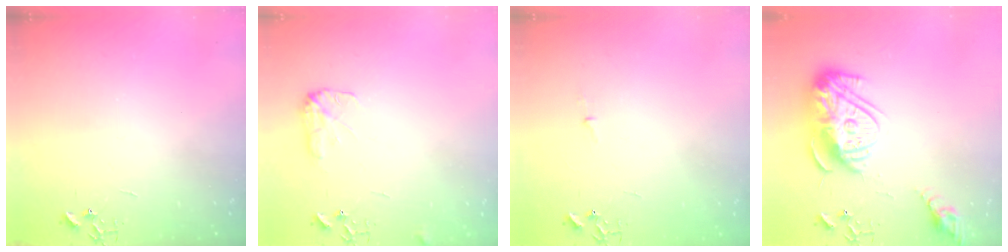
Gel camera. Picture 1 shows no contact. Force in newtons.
{"total": 8.3, "press": 8.3, "slide": 0.2}
{"total": 2.7, "press": 2.7, "slide": 0.3}
{"total": 17.6, "press": 17.5, "slide": 1.6}